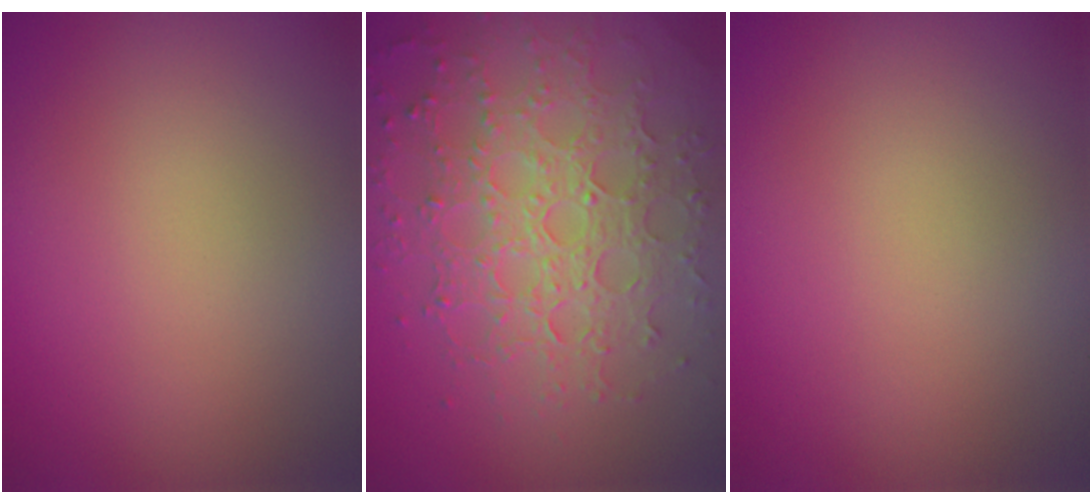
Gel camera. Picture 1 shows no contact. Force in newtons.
{"total": 8.0, "press": 5.7, "slide": 5.6}
{"total": 0.0}